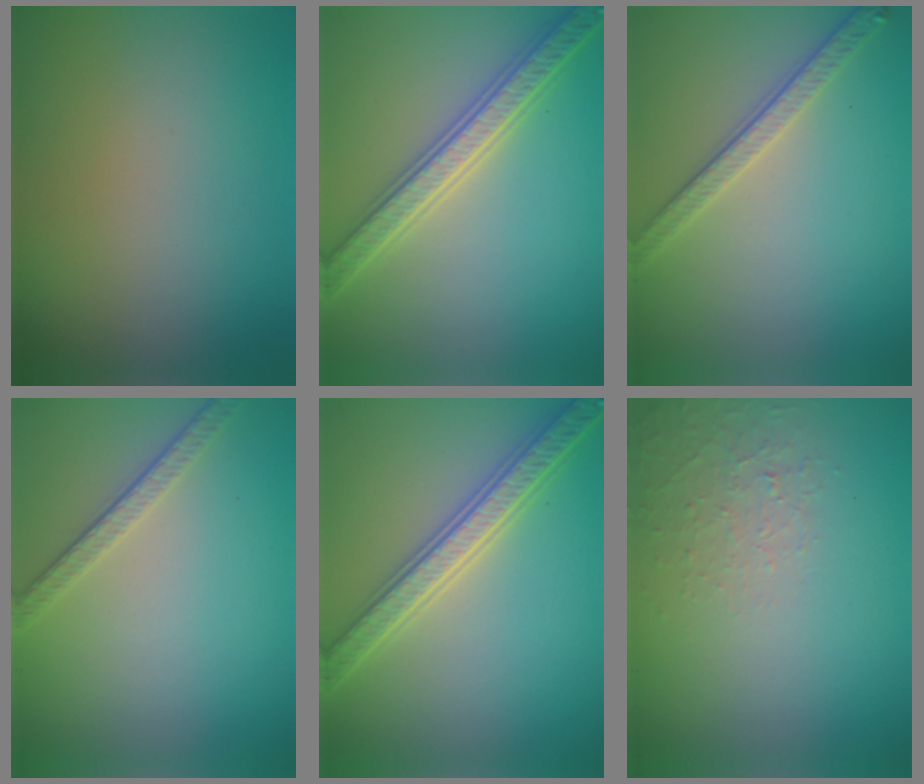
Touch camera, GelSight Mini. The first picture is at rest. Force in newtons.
{"total": 5.5, "press": 5.4, "slide": 1.1}
{"total": 2.8, "press": 2.6, "slide": 1.0}
{"total": 2.5, "press": 2.1, "slide": 1.4}
{"total": 4.8, "press": 4.7, "slide": 1.1}
{"total": 1.3, "press": 0.4, "slide": 1.2}